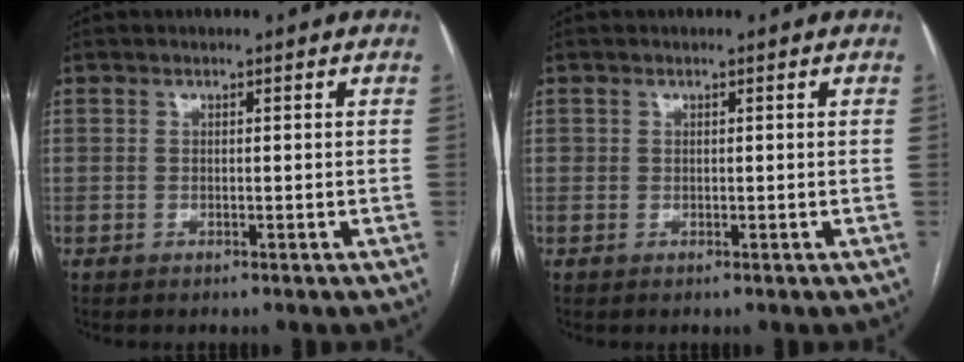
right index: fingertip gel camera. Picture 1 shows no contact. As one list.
[{"total": 0.0}]